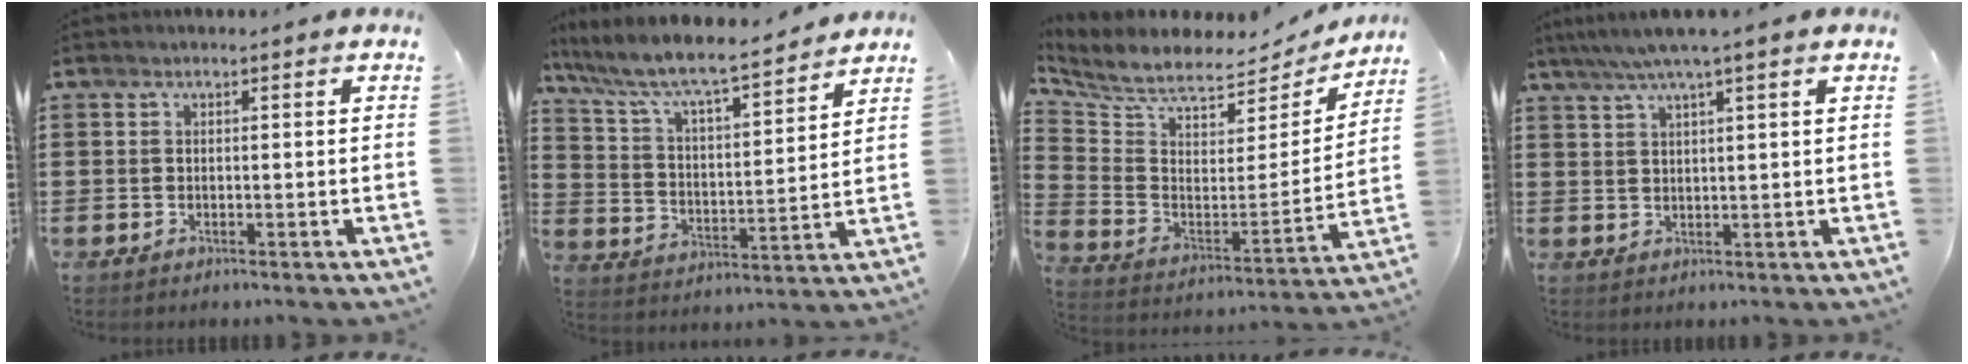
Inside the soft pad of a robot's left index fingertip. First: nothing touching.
{"total": 7.0, "force": [6.1, 0.6, 3.2], "torque": [-0.090, -0.043, 0.097]}
{"total": 6.7, "force": [6.1, 1.7, 2.2], "torque": [-0.078, -0.051, 0.102]}
{"total": 3.6, "force": [2.3, -0.4, 2.7], "torque": [-0.058, -0.003, 0.040]}